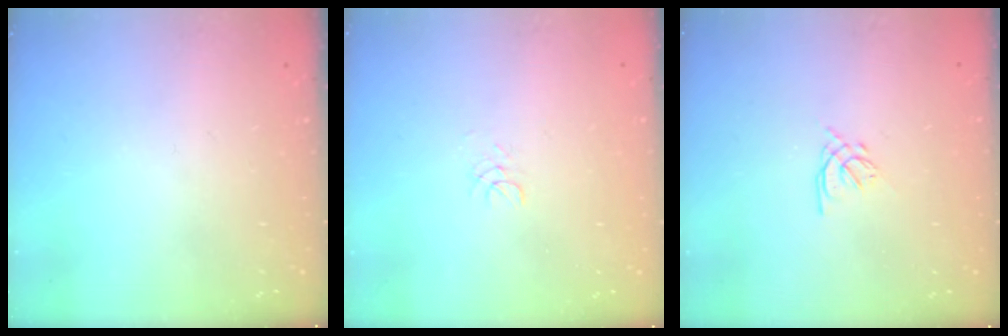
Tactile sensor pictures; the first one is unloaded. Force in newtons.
{"total": 1.7, "press": 1.7, "slide": 0.2}
{"total": 1.6, "press": 1.5, "slide": 0.6}